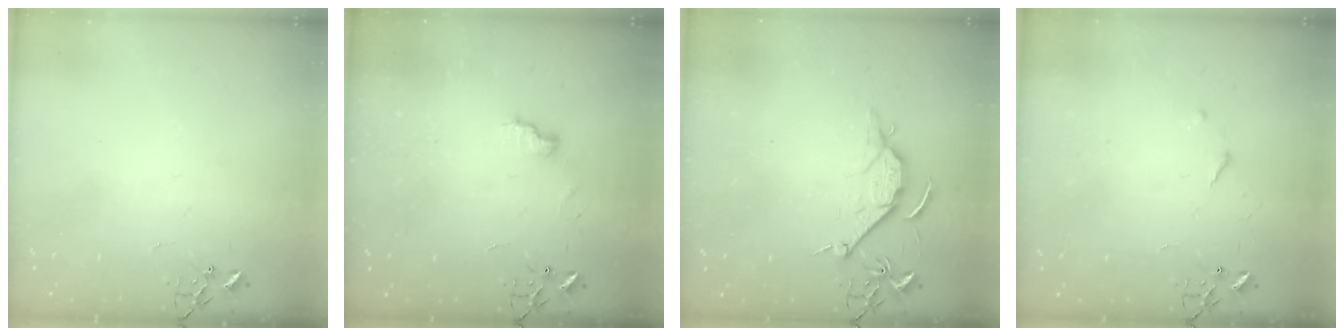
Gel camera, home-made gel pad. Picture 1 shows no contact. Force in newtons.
{"total": 6.7, "press": 6.6, "slide": 0.7}
{"total": 8.4, "press": 8.3, "slide": 1.0}
{"total": 3.4, "press": 3.3, "slide": 0.6}